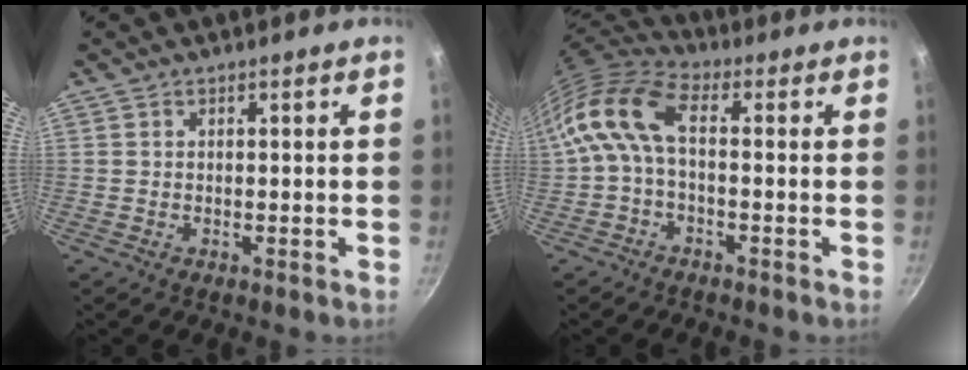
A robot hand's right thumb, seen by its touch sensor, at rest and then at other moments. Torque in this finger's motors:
{"motor_torque": [0.70, 2.37, 0.96, -0.87, 0.25]}